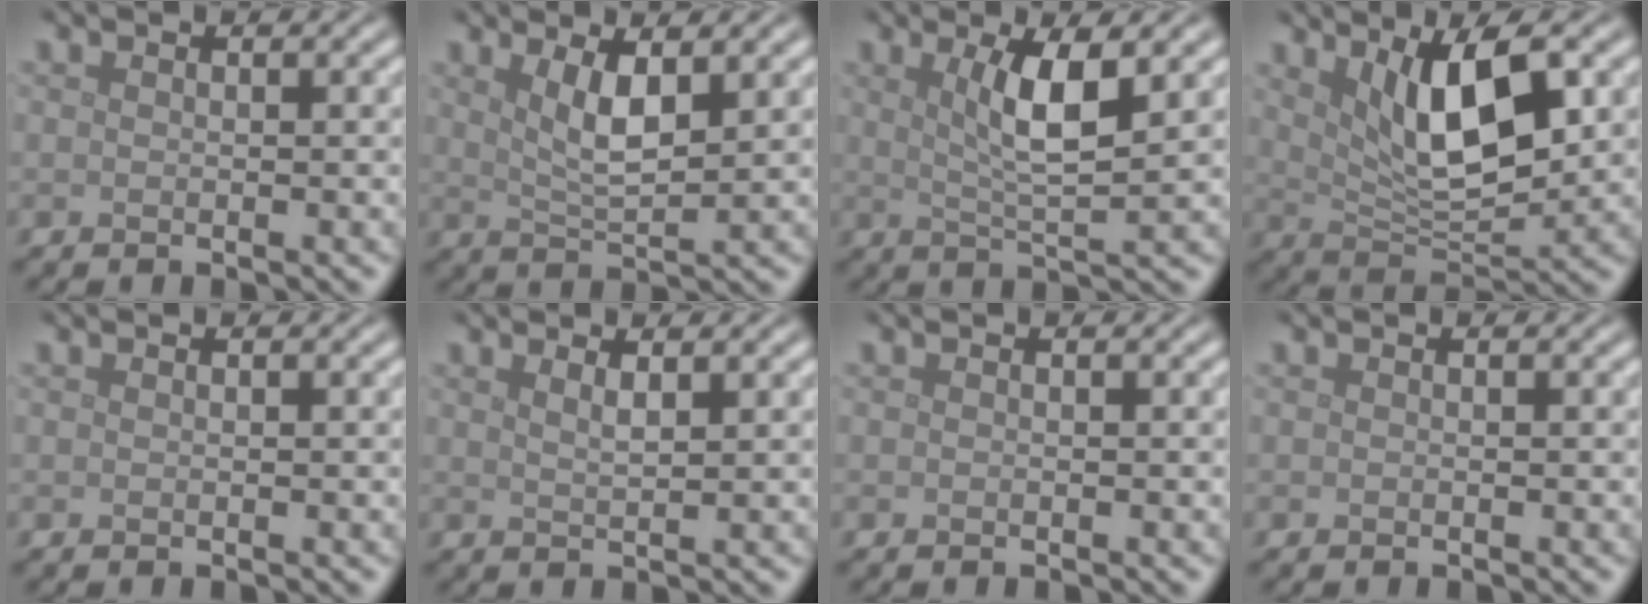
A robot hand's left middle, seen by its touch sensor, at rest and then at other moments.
{"total": 3.7, "force": [1.5, 1.0, 3.2], "torque": [-0.063, -0.006, 0.031]}
{"total": 4.7, "force": [1.5, 1.0, 4.3], "torque": [-0.080, -0.004, 0.029]}
{"total": 7.0, "force": [2.4, 2.4, 6.1], "torque": [-0.109, -0.009, 0.047]}
{"total": 0.0}
{"total": 1.6, "force": [1.0, 0.5, 1.2], "torque": [-0.012, 0.005, 0.011]}
{"total": 0.0}
{"total": 0.0}